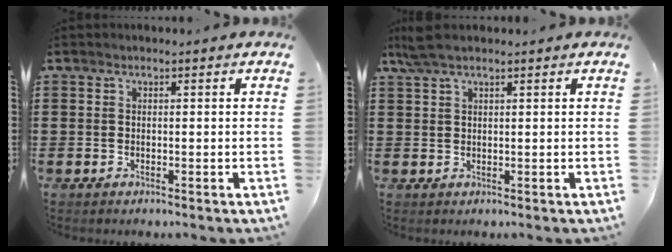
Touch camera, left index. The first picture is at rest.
{"total": 3.0, "force": [2.1, 0.5, 2.1], "torque": [-0.046, 0.002, 0.039]}